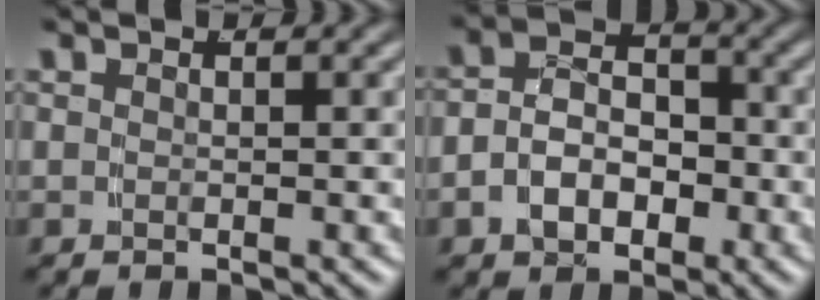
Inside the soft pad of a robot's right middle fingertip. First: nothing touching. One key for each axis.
{"total": 6.7, "fx": -2.0, "fy": 5.3, "fz": 3.6, "tx": -0.063, "ty": -0.005, "tz": -0.038}